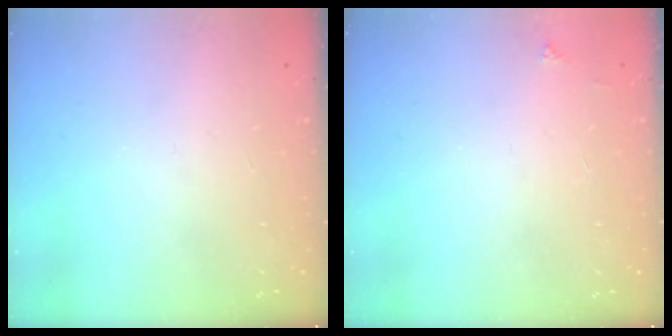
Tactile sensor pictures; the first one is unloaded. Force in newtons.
{"total": 2.0, "press": 2.0, "slide": 0.3}